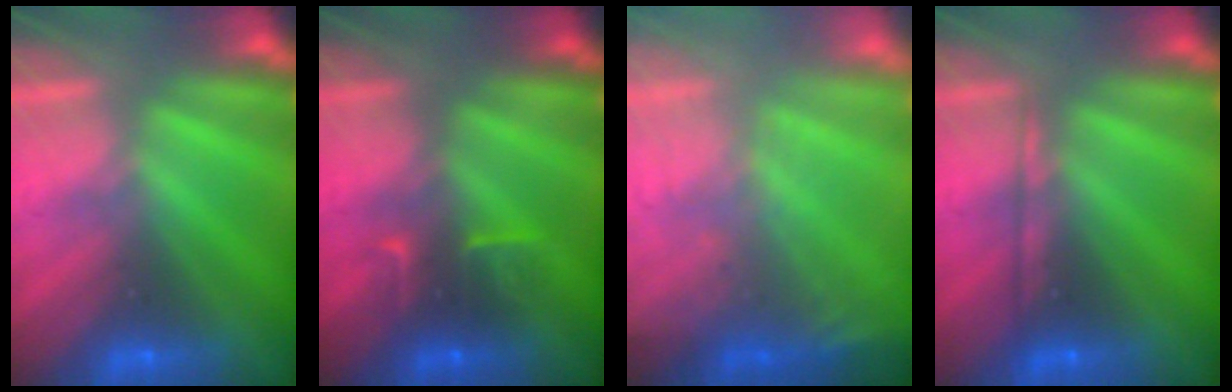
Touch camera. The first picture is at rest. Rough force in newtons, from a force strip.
{"total": 2.4}
{"total": 5.8}
{"total": 2.1}